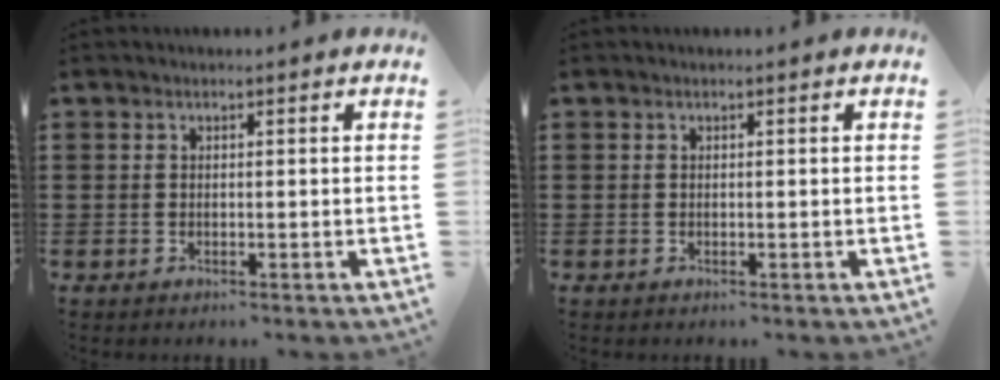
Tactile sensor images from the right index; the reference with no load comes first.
{"total": 0.0}